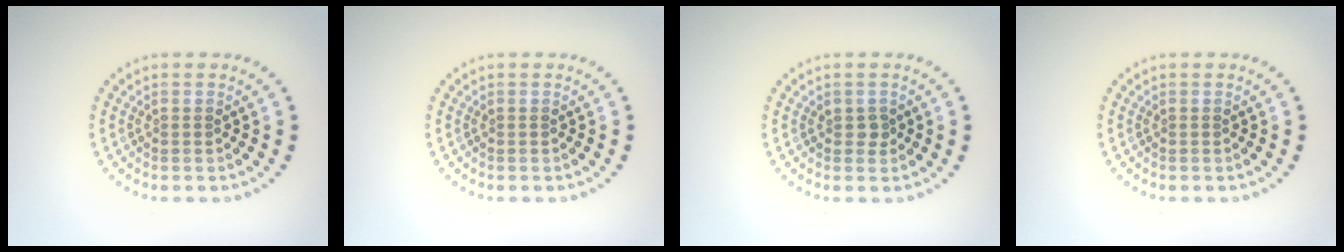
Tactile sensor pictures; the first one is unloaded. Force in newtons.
{"total": 0.0}
{"total": 0.8, "press": 0.8, "slide": 0.2}
{"total": 0.0}